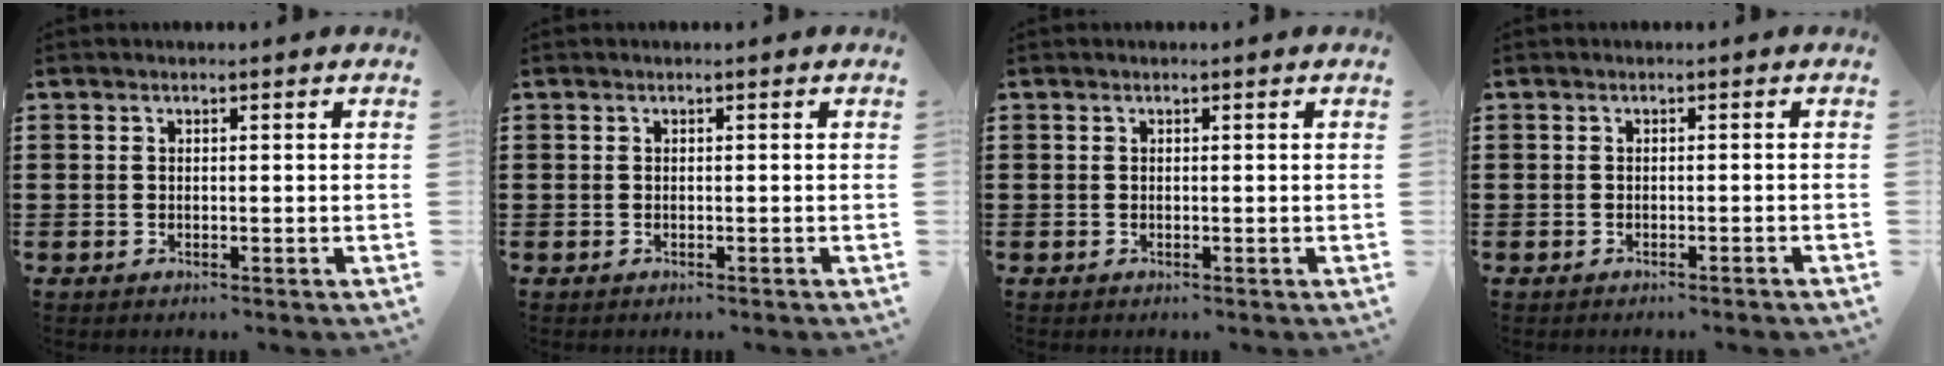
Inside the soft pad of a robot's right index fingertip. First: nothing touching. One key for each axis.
{"total": 0.0}
{"total": 0.0}
{"total": 0.5, "fx": -0.5, "fy": -0.1, "fz": 0.1, "tx": -0.003, "ty": -0.001, "tz": -0.010}